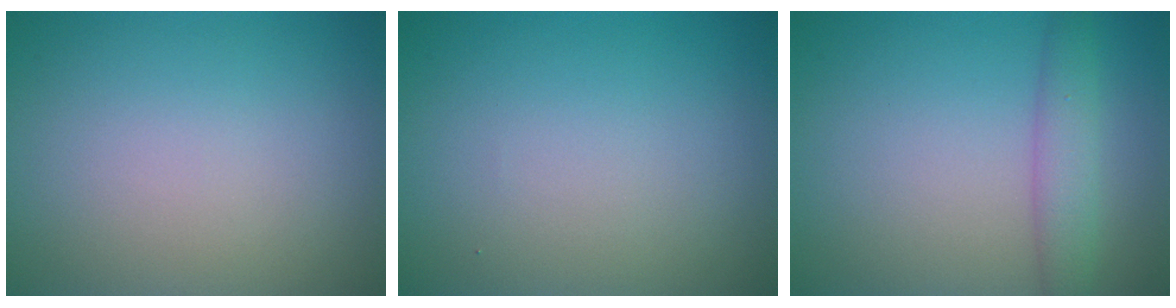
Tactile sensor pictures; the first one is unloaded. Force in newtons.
{"total": 0.0}
{"total": 2.8, "press": 2.8, "slide": 0.1}